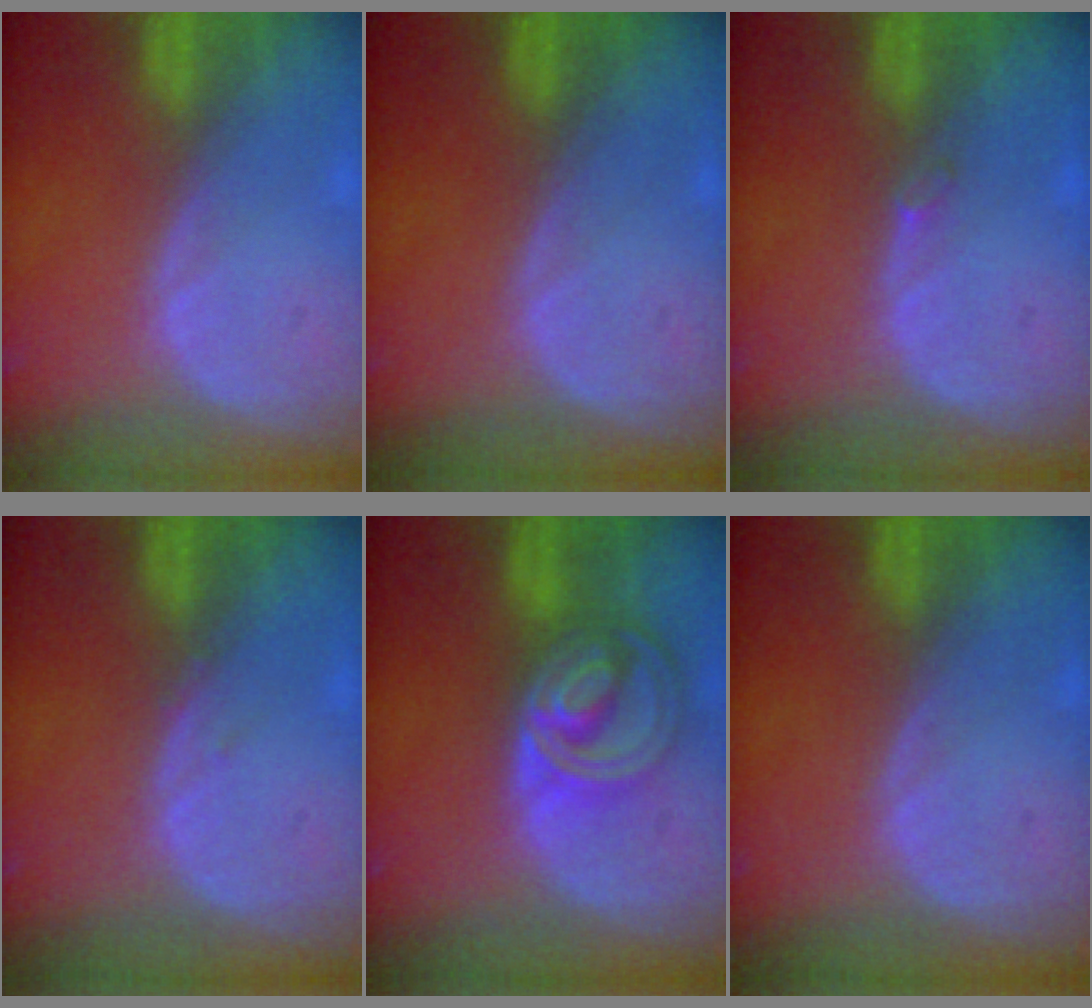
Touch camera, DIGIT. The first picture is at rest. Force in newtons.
{"total": 0.0}
{"total": 0.6, "press": 0.6, "slide": 0.1}
{"total": 0.6, "press": 0.6, "slide": 0.3}
{"total": 8.6, "press": 7.3, "slide": 4.4}
{"total": 0.0}